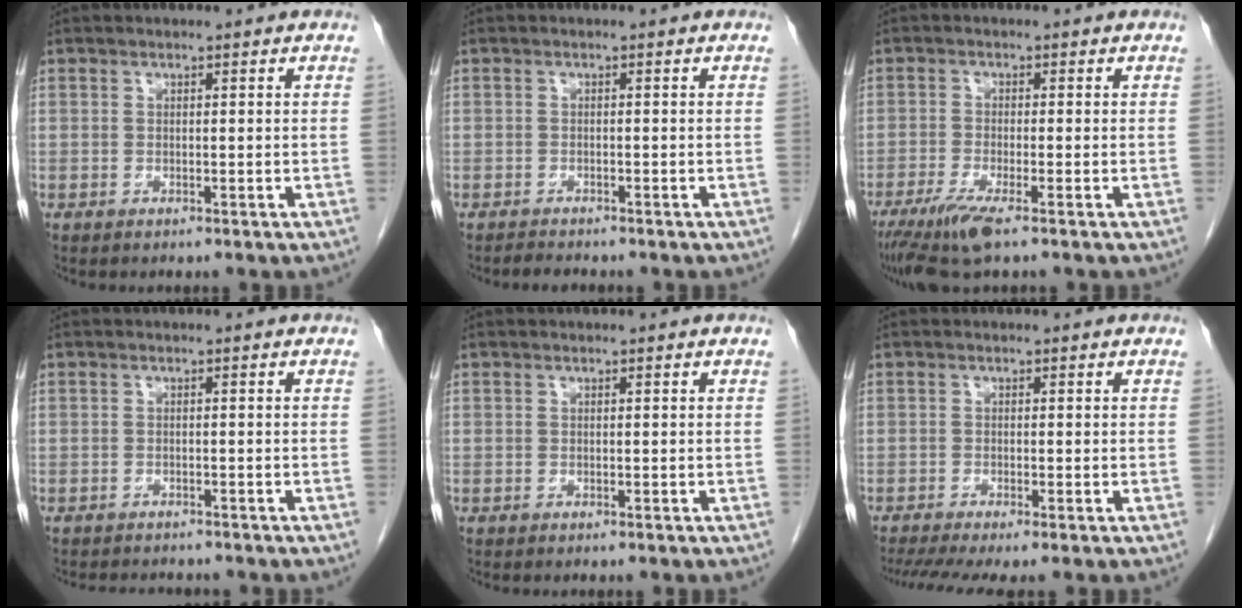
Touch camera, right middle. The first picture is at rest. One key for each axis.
{"total": 1.2, "fx": -1.2, "fy": 0.1, "fz": 0.1, "tx": -0.012, "ty": -0.008, "tz": -0.018}
{"total": 5.8, "fx": -3.7, "fy": 0.4, "fz": 4.5, "tx": -0.087, "ty": -0.018, "tz": -0.069}
{"total": 4.3, "fx": -4.0, "fy": 1.1, "fz": 1.1, "tx": -0.019, "ty": -0.008, "tz": -0.054}
{"total": 0.0}
{"total": 5.9, "fx": -4.4, "fy": 0.4, "fz": 3.9, "tx": -0.066, "ty": -0.015, "tz": -0.076}